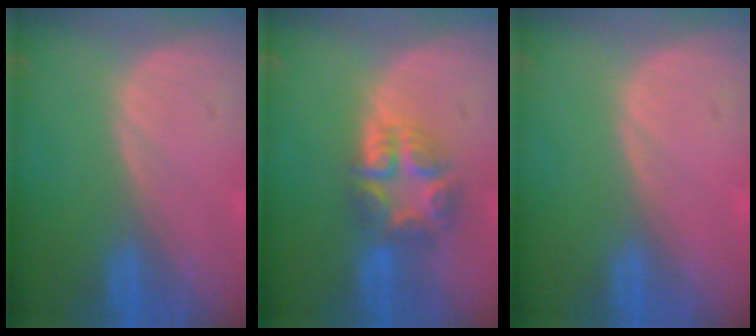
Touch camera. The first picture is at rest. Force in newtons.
{"total": 7.7, "press": 6.7, "slide": 3.8}
{"total": 0.5, "press": 0.0, "slide": 0.5}